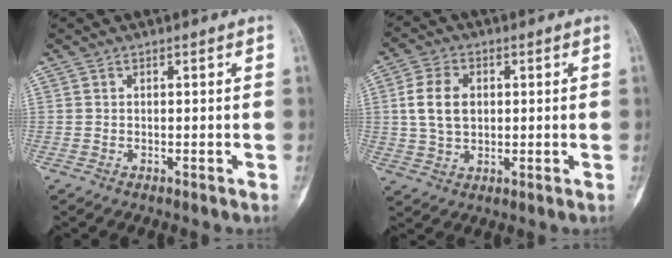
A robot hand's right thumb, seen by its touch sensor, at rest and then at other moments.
{"total": 8.1, "force": [1.2, 5.6, 5.7], "torque": [-0.098, 0.002, 0.025]}